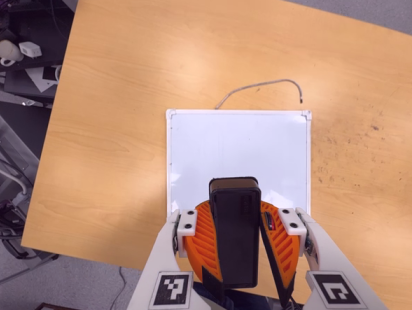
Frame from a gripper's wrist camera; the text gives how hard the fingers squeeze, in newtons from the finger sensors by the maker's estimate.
{"total": 10.8, "left": 10.5, "right": 11.2}